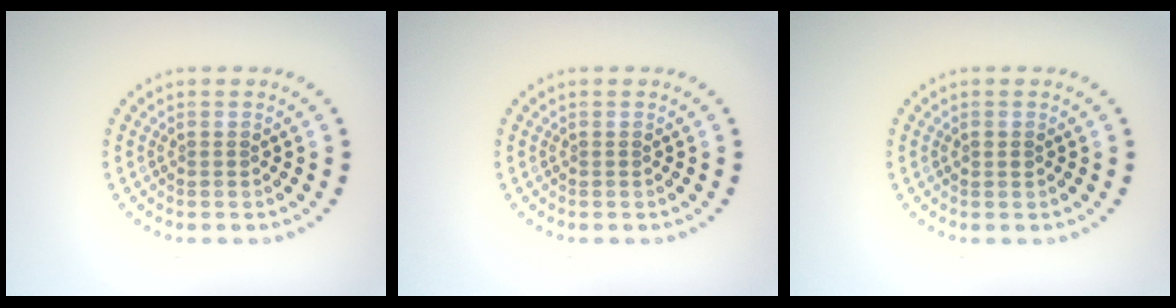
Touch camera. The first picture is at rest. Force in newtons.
{"total": 0.0}
{"total": 0.8, "press": 0.8, "slide": 0.3}